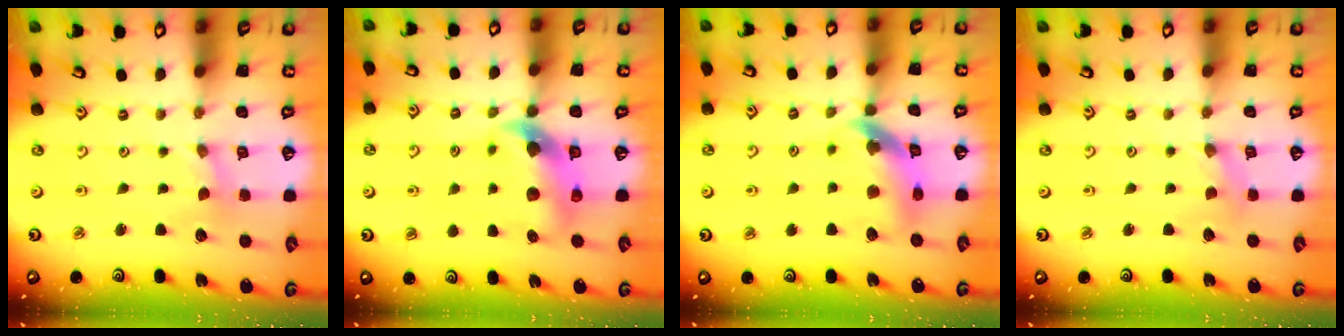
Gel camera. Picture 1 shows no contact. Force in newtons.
{"total": 10.5, "press": 10.4, "slide": 1.6}
{"total": 13.8, "press": 13.7, "slide": 1.6}
{"total": 0.0}